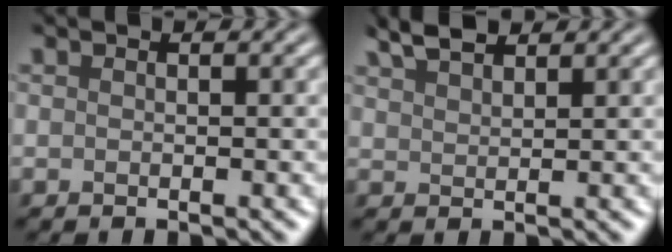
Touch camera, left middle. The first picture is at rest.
{"total": 2.8, "force": [2.4, 0.6, 1.2], "torque": [-0.023, 0.008, 0.052]}